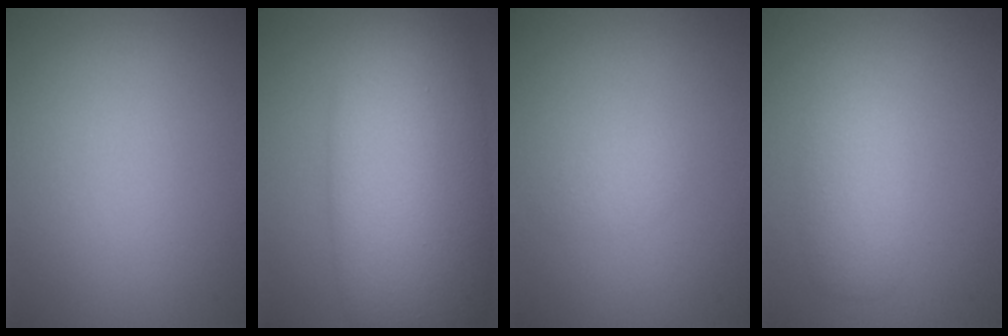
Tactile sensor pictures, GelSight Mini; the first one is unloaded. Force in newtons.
{"total": 13.5, "press": 13.5, "slide": 0.3}
{"total": 0.8, "press": 0.8, "slide": 0.0}
{"total": 2.8, "press": 2.8, "slide": 0.2}